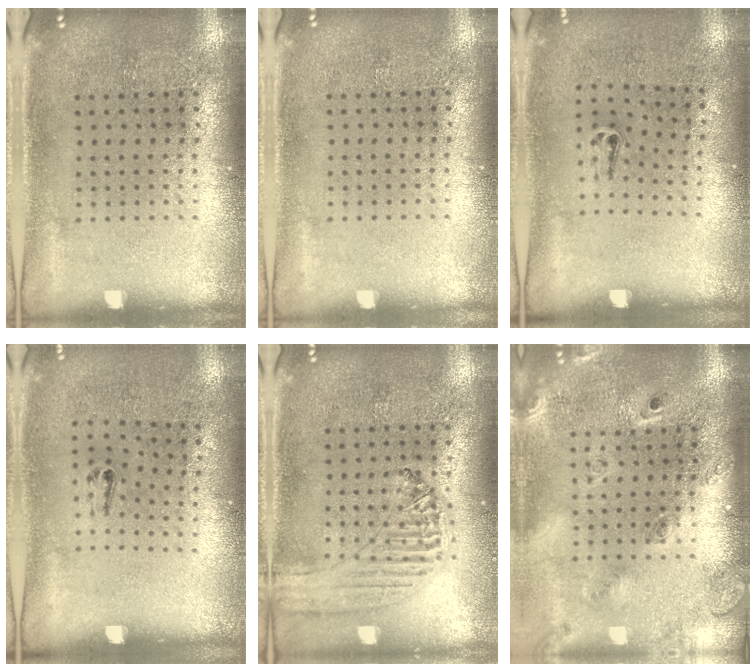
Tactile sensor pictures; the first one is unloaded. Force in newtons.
{"total": 0.0}
{"total": 0.5, "press": 0.3, "slide": 0.4}
{"total": 0.6, "press": 0.2, "slide": 0.5}
{"total": 0.8, "press": 0.8, "slide": 0.1}
{"total": 2.5, "press": 1.8, "slide": 1.6}